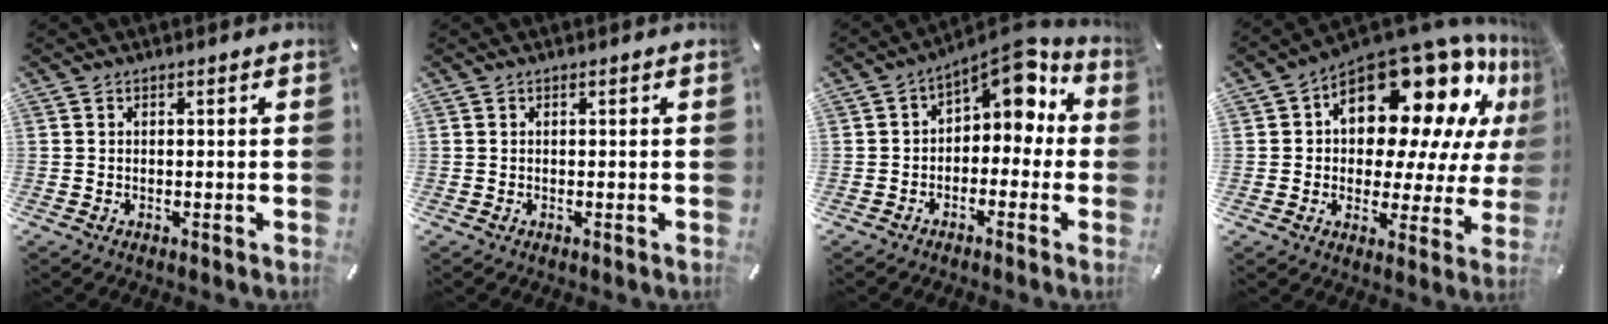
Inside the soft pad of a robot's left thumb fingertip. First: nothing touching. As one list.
[{"total": 0.0}, {"total": 7.6, "force": [3.8, 4.6, 4.6], "torque": [-0.064, -0.035, 0.061]}, {"total": 19.9, "force": [11.4, 11.2, 12.0], "torque": [-0.167, -0.094, 0.192]}]